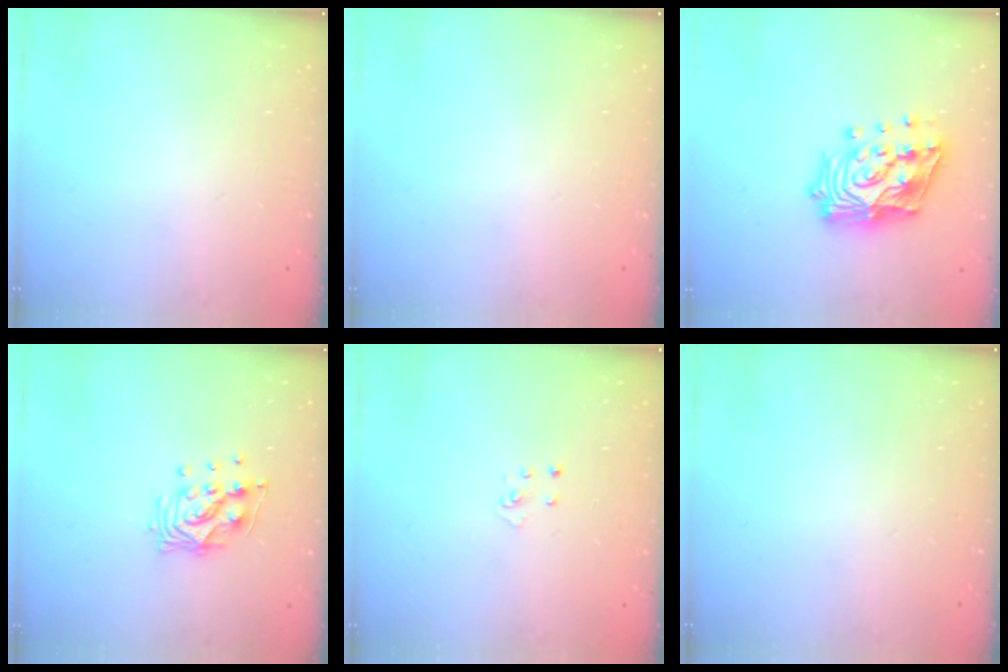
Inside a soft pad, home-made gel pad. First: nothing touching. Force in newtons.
{"total": 0.0}
{"total": 20.1, "press": 19.9, "slide": 3.0}
{"total": 10.2, "press": 10.2, "slide": 1.2}
{"total": 2.8, "press": 2.8, "slide": 0.3}
{"total": 0.0}